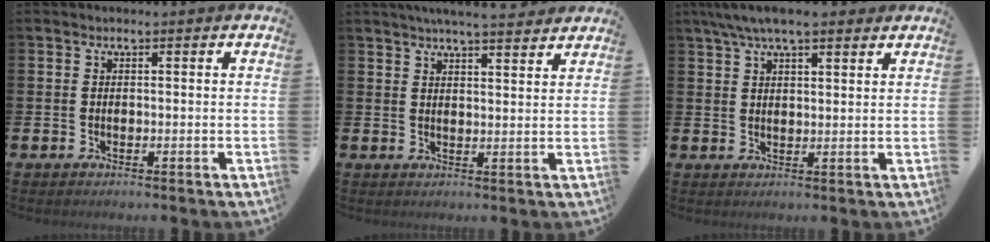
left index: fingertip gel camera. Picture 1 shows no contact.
{"total": 4.8, "force": [4.7, -0.1, 1.3], "torque": [-0.026, -0.019, 0.083]}
{"total": 6.0, "force": [5.0, 1.5, 3.0], "torque": [-0.065, -0.008, 0.092]}